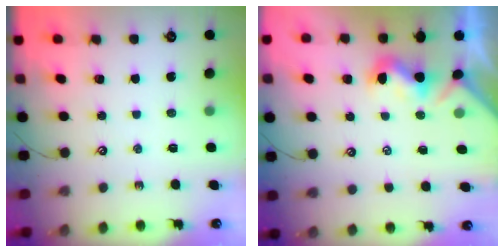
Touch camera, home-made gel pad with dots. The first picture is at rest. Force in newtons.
{"total": 1.5, "press": 1.4, "slide": 0.5}